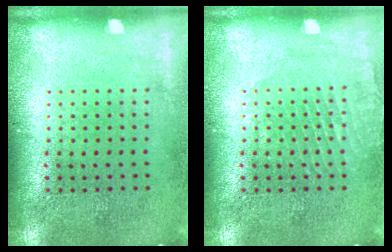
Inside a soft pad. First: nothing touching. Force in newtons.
{"total": 1.4, "press": 1.4, "slide": 0.0}